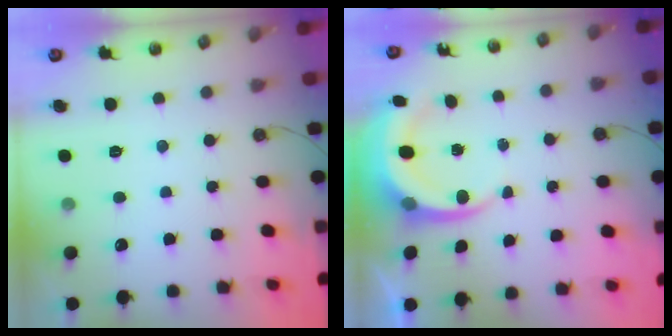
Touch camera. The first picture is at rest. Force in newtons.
{"total": 6.5, "press": 6.4, "slide": 0.8}